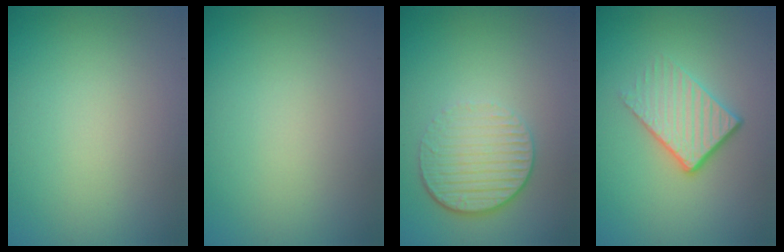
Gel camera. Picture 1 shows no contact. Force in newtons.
{"total": 0.0}
{"total": 4.4, "press": 3.0, "slide": 3.2}
{"total": 4.1, "press": 2.6, "slide": 3.1}